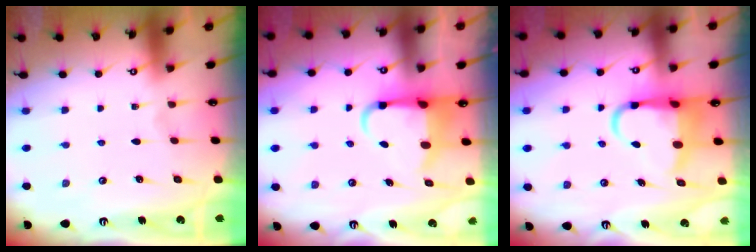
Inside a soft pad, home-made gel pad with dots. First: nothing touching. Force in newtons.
{"total": 5.9, "press": 5.8, "slide": 1.1}
{"total": 8.4, "press": 7.8, "slide": 3.1}